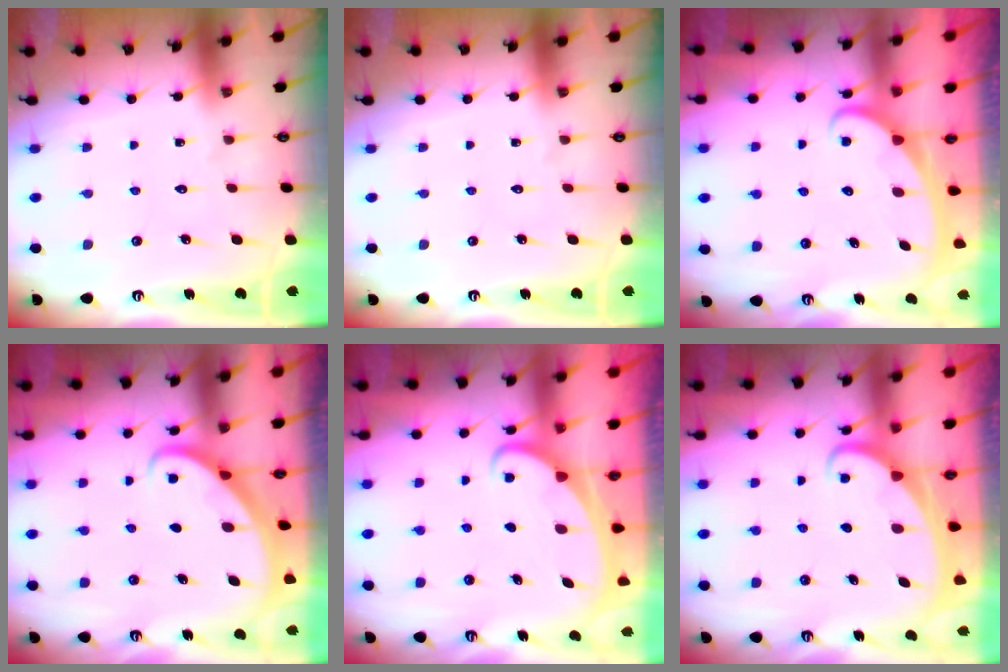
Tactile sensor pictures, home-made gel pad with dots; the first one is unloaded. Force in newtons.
{"total": 0.0}
{"total": 2.5, "press": 2.4, "slide": 0.3}
{"total": 2.6, "press": 2.6, "slide": 0.2}
{"total": 1.9, "press": 1.9, "slide": 0.3}
{"total": 2.1, "press": 2.1, "slide": 0.3}